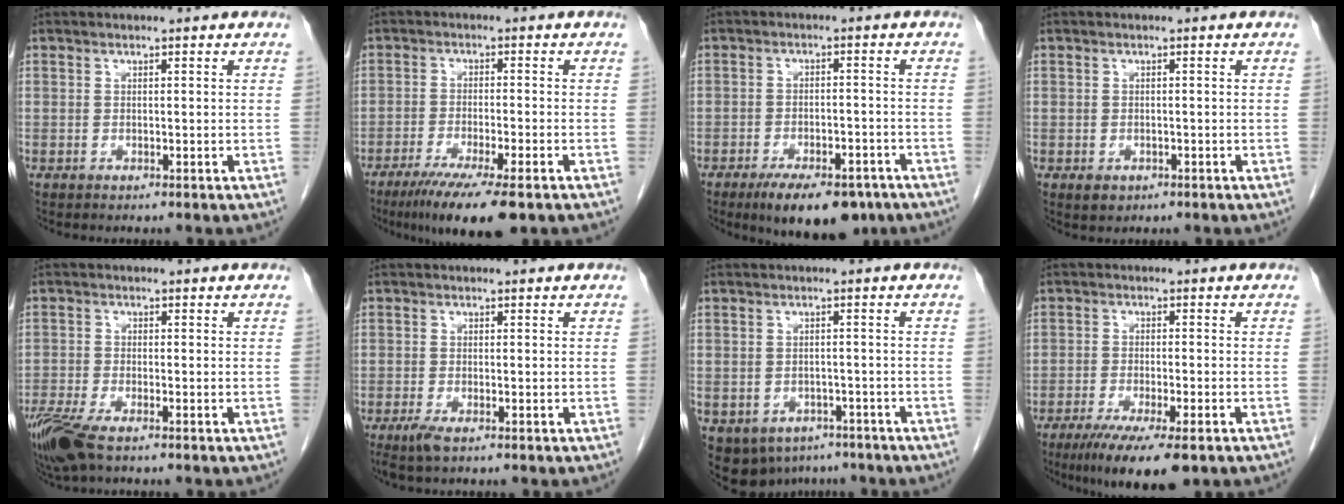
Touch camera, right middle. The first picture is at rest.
{"total": 10.3, "force": [-7.0, 0.7, 7.5], "torque": [-0.117, -0.023, -0.109]}
{"total": 11.1, "force": [-8.0, 4.3, 6.4], "torque": [-0.086, -0.002, -0.119]}
{"total": 1.6, "force": [-0.8, 1.2, 0.8], "torque": [-0.012, 0.001, -0.003]}
{"total": 6.9, "force": [-4.8, 1.8, 4.7], "torque": [-0.096, -0.018, -0.090]}
{"total": 2.3, "force": [-1.4, 0.5, 1.8], "torque": [-0.041, -0.006, -0.028]}
{"total": 10.4, "force": [-5.9, 7.8, 3.3], "torque": [-0.077, 0.001, -0.070]}
{"total": 10.0, "force": [-6.6, 1.5, 7.4], "torque": [-0.115, -0.022, -0.101]}